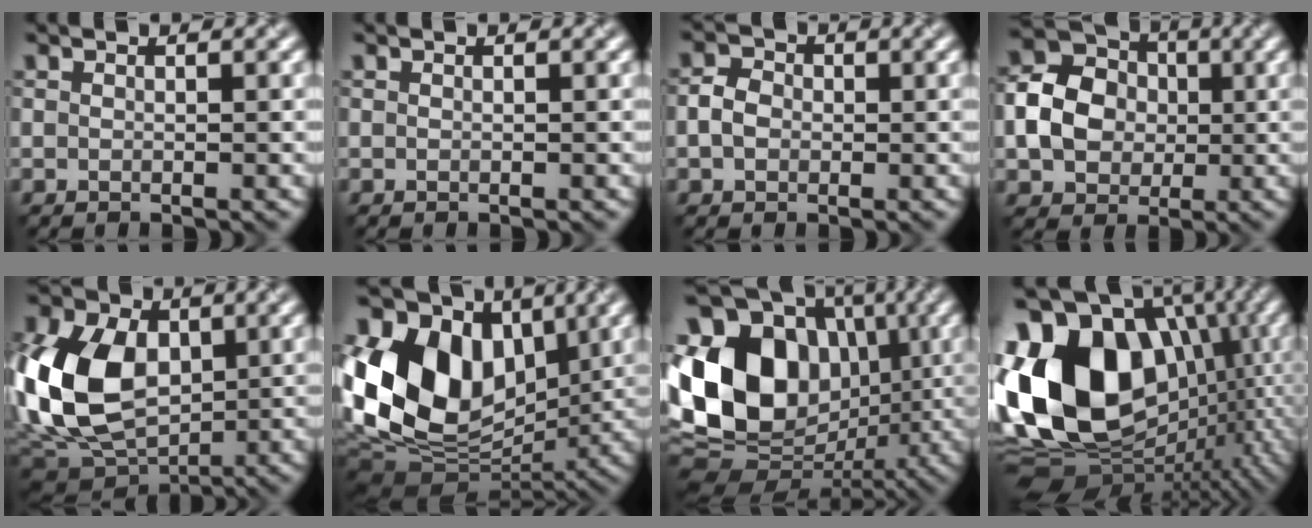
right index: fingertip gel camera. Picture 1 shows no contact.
{"total": 0.0}
{"total": 1.9, "force": [-0.2, 1.7, 1.0], "torque": [-0.021, 0.008, -0.013]}
{"total": 6.1, "force": [-0.2, 5.2, 3.2], "torque": [-0.063, 0.012, -0.014]}
{"total": 12.6, "force": [1.0, 8.8, 8.9], "torque": [-0.223, 0.004, 0.002]}
{"total": 15.2, "force": [2.8, 10.8, 10.3], "torque": [-0.203, 0.019, 0.041]}
{"total": 15.1, "force": [1.4, 12.1, 8.9], "torque": [-0.179, 0.022, -0.002]}
{"total": 19.8, "force": [1.9, 15.2, 12.6], "torque": [-0.267, -0.002, 0.055]}